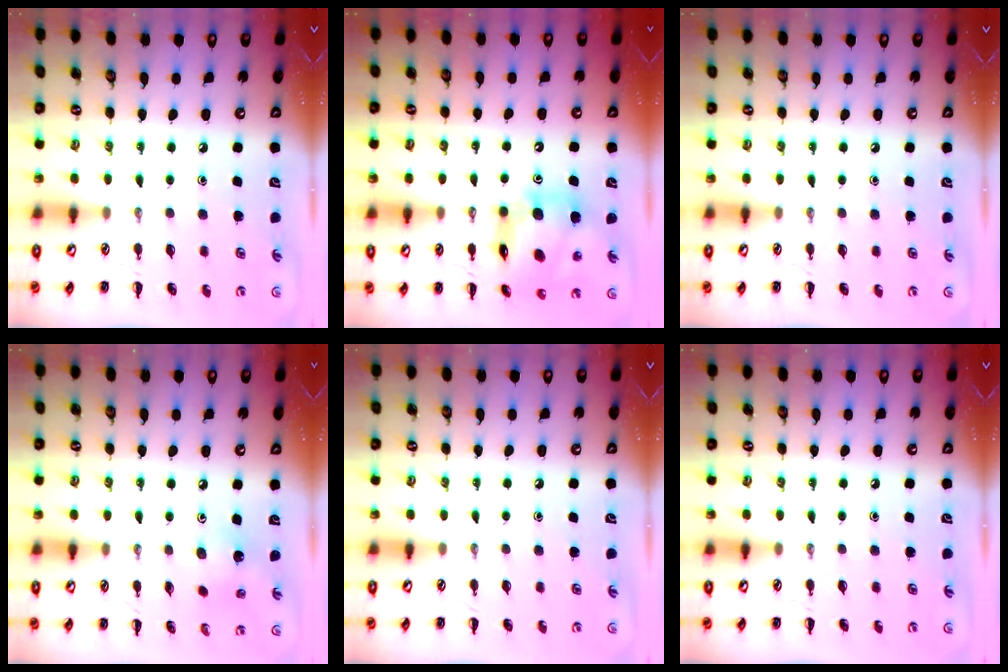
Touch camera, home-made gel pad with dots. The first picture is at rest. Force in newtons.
{"total": 13.1, "press": 12.6, "slide": 3.6}
{"total": 0.0}
{"total": 2.7, "press": 2.7, "slide": 0.6}
{"total": 0.0}
{"total": 0.0}